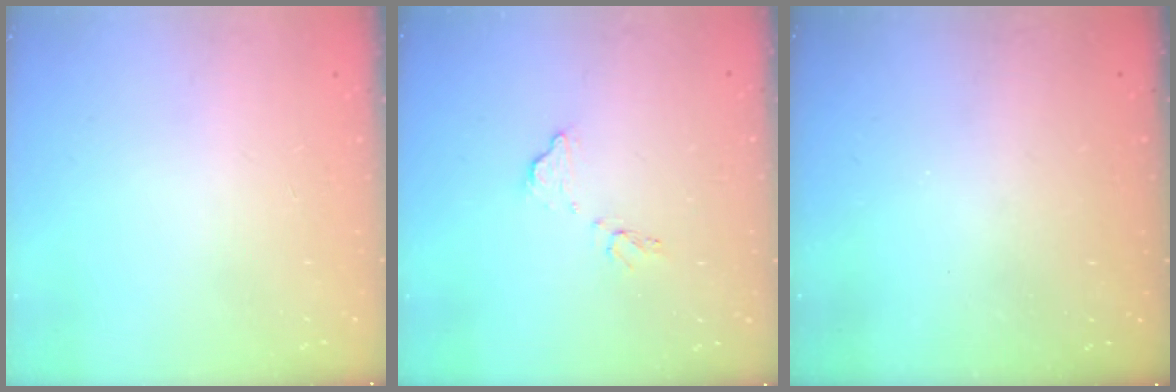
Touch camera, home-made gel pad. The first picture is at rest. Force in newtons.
{"total": 9.8, "press": 9.8, "slide": 0.5}
{"total": 3.2, "press": 3.2, "slide": 0.1}